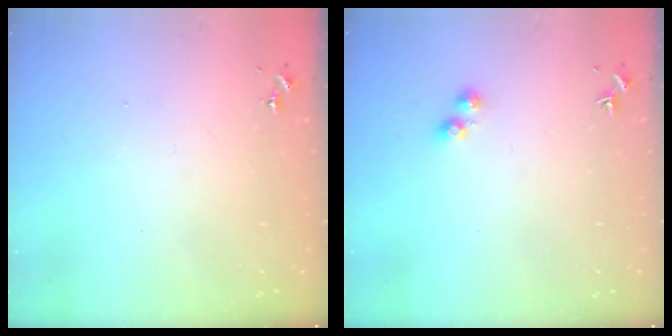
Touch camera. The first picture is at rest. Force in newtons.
{"total": 2.5, "press": 2.4, "slide": 0.6}